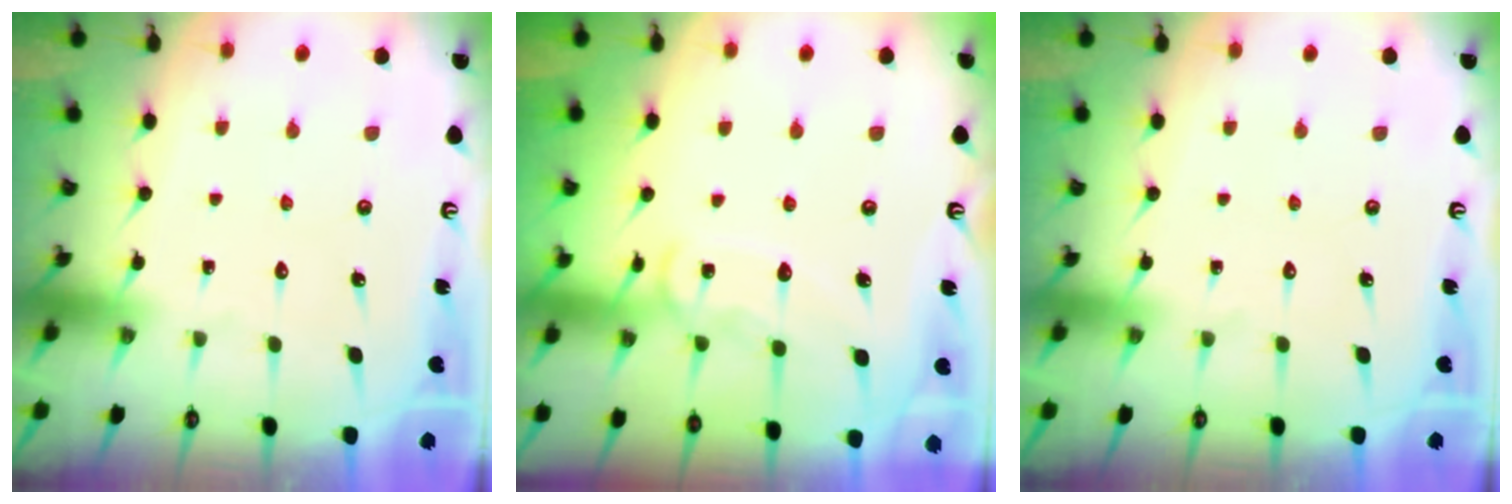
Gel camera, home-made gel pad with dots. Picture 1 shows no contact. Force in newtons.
{"total": 10.3, "press": 10.3, "slide": 0.9}
{"total": 0.0}